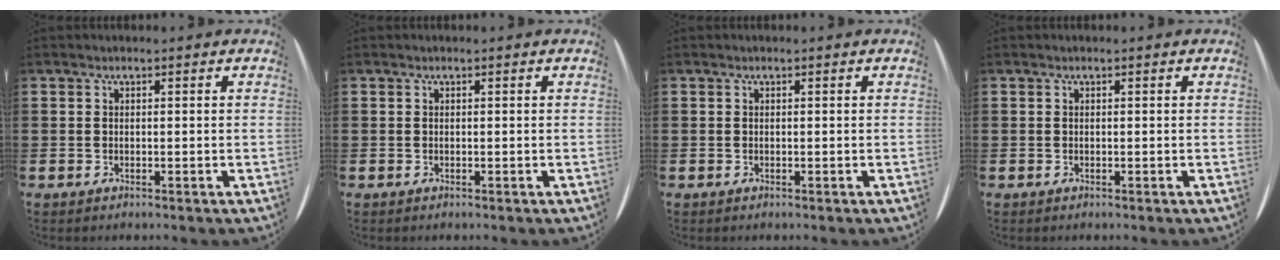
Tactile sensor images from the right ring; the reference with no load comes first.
{"total": 0.0}
{"total": 0.0}
{"total": 0.0}